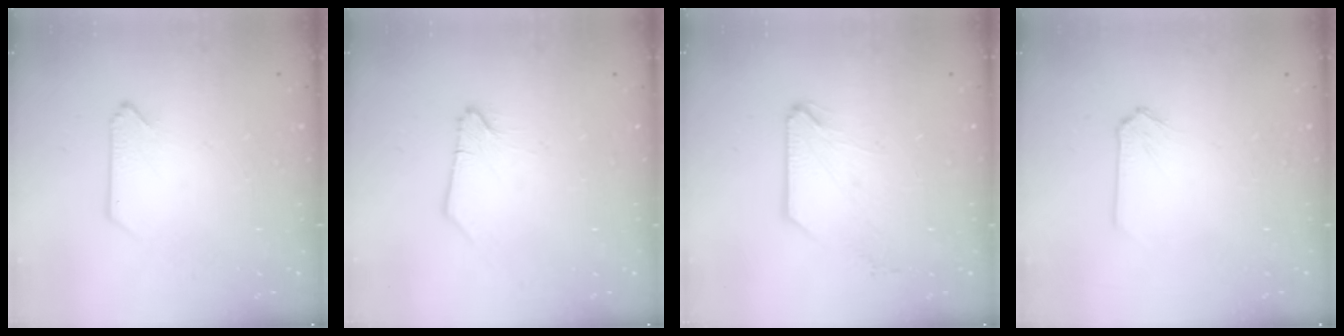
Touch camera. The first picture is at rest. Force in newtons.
{"total": 0.0}
{"total": 0.6, "press": 0.5, "slide": 0.2}
{"total": 0.0}